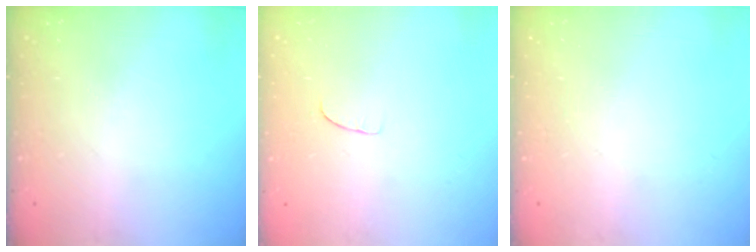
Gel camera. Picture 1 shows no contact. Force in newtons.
{"total": 5.7, "press": 5.7, "slide": 0.5}
{"total": 0.0}